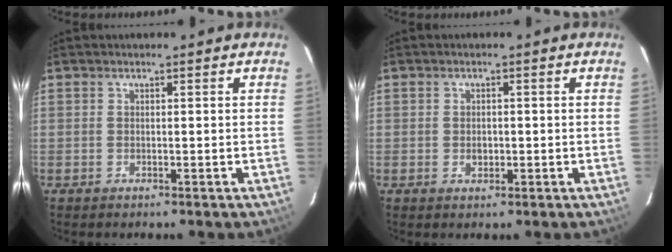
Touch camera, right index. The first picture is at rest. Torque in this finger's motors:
{"motor_torque": [0.00, 0.06, 0.02, -0.01]}